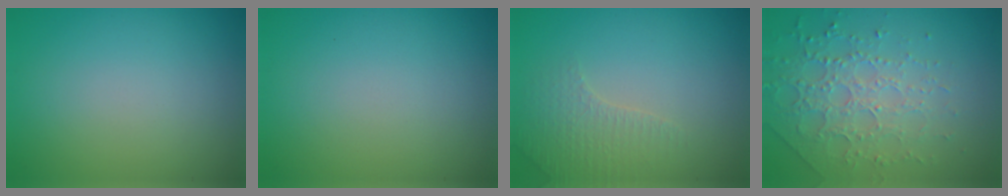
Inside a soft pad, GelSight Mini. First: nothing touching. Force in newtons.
{"total": 0.0}
{"total": 2.6, "press": 2.5, "slide": 0.5}
{"total": 3.8, "press": 3.6, "slide": 1.1}